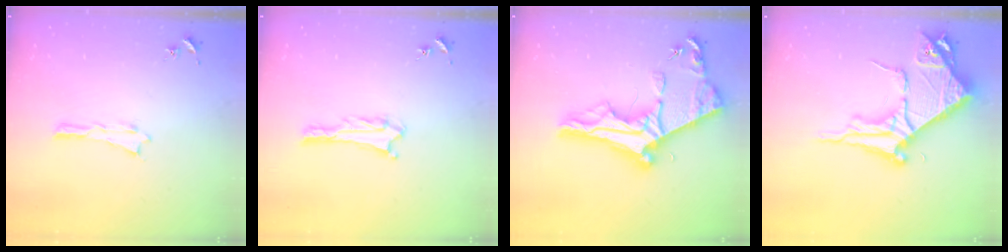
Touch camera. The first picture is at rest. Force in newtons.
{"total": 2.7, "press": 2.7, "slide": 0.2}
{"total": 11.4, "press": 11.3, "slide": 1.0}
{"total": 8.4, "press": 8.4, "slide": 0.9}